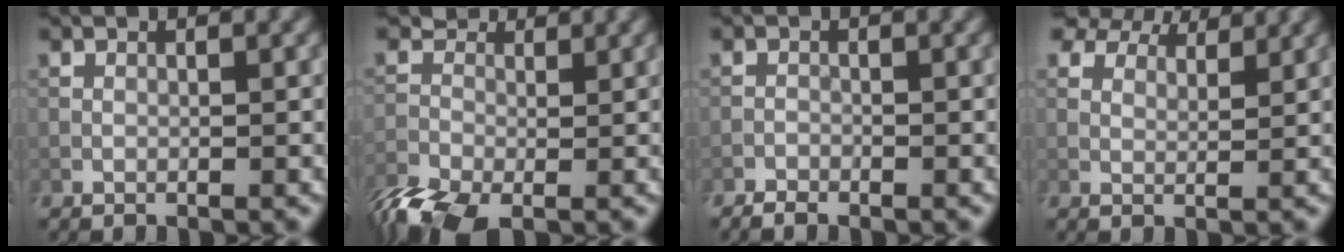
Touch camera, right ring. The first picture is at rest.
{"total": 6.4, "force": [-2.9, 3.9, 4.1], "torque": [-0.098, -0.011, -0.063]}
{"total": 1.1, "force": [-1.0, 0.3, 0.3], "torque": [-0.009, 0.000, -0.021]}
{"total": 8.3, "force": [6.8, 3.5, 3.3], "torque": [-0.085, 0.000, 0.114]}